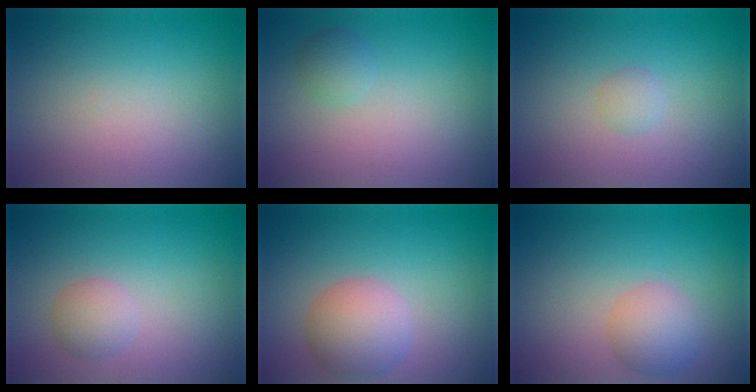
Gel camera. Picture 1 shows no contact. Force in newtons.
{"total": 1.3, "press": 1.3, "slide": 0.0}
{"total": 1.0, "press": 1.0, "slide": 0.0}
{"total": 2.0, "press": 2.0, "slide": 0.0}
{"total": 4.4, "press": 4.4, "slide": 0.2}
{"total": 3.2, "press": 3.2, "slide": 0.0}